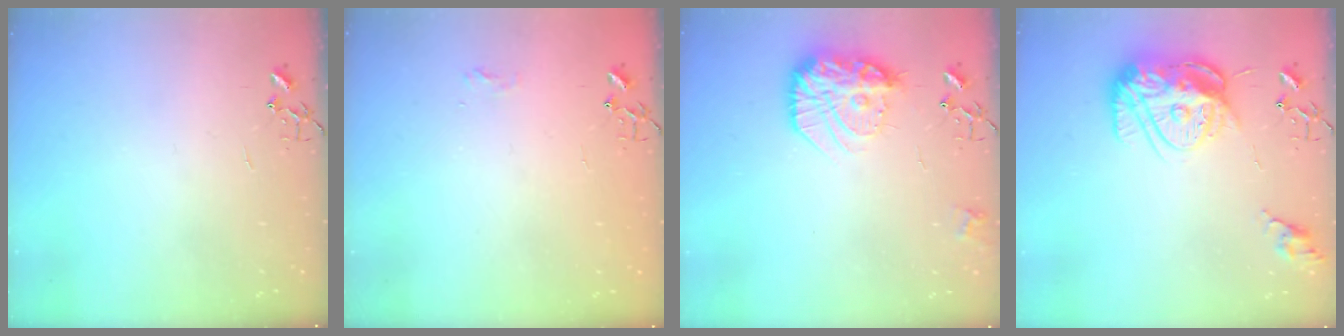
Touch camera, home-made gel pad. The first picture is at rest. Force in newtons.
{"total": 5.6, "press": 5.5, "slide": 0.5}
{"total": 16.2, "press": 16.2, "slide": 0.6}
{"total": 15.5, "press": 15.5, "slide": 0.9}